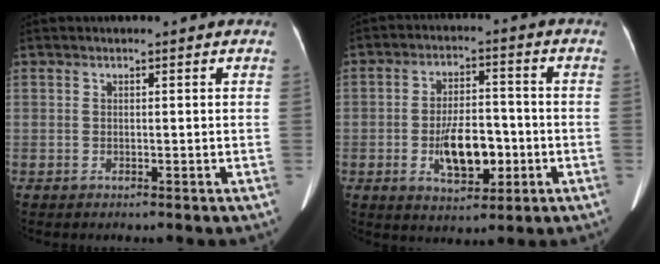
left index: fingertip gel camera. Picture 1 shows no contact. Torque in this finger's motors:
{"motor_torque": [0.36, 0.18, 0.24, 0.06]}